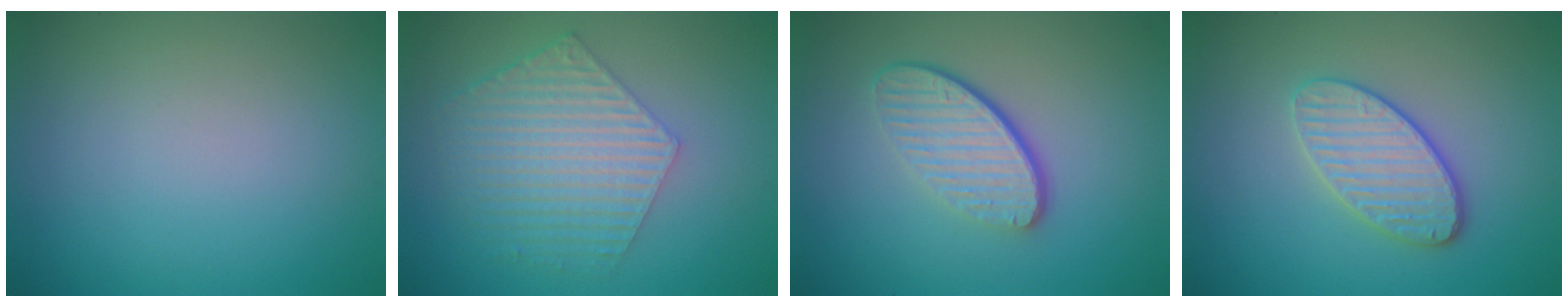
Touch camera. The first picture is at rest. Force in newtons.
{"total": 5.7, "press": 4.2, "slide": 3.8}
{"total": 4.6, "press": 3.2, "slide": 3.3}
{"total": 3.8, "press": 3.4, "slide": 1.7}